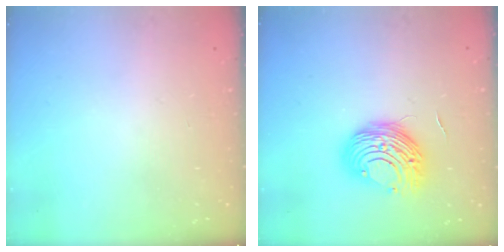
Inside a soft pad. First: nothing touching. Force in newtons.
{"total": 11.4, "press": 11.3, "slide": 0.5}